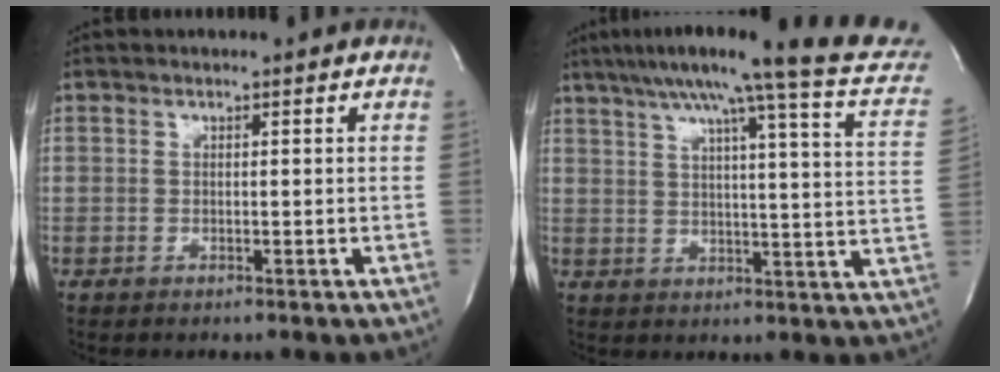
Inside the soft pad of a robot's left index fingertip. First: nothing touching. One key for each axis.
{"total": 23.1, "fx": 18.7, "fy": -0.2, "fz": 13.5, "tx": -0.204, "ty": -0.026, "tz": 0.222}